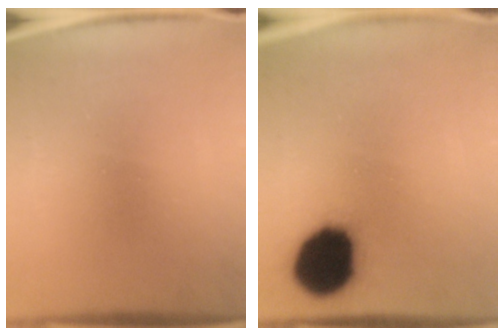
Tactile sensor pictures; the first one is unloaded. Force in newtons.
{"total": 17.6}